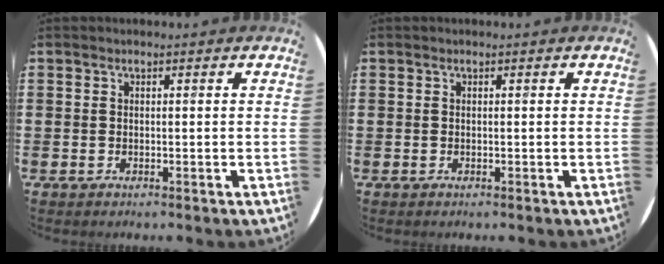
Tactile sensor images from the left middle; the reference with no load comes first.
{"total": 0.0}